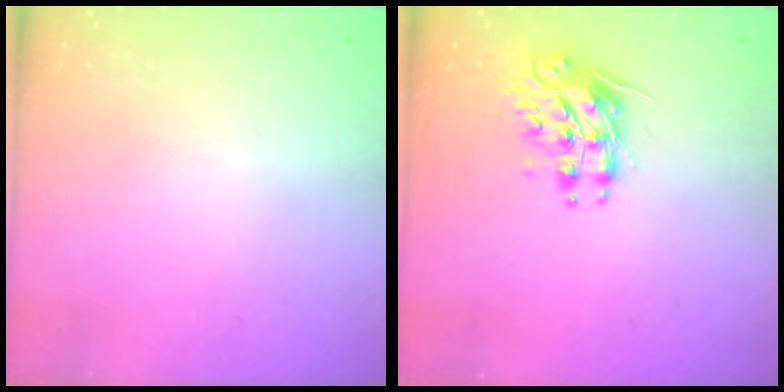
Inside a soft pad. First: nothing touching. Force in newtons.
{"total": 8.9, "press": 8.9, "slide": 0.2}